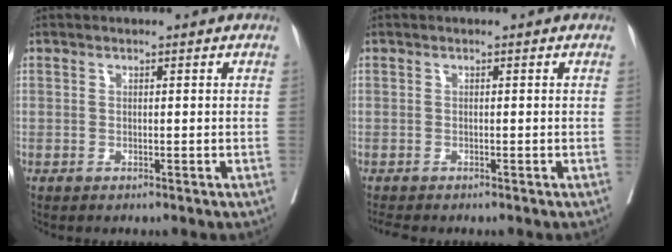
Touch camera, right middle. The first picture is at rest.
{"total": 1.4, "force": [-1.3, 0.2, 0.4], "torque": [-0.011, -0.006, -0.023]}